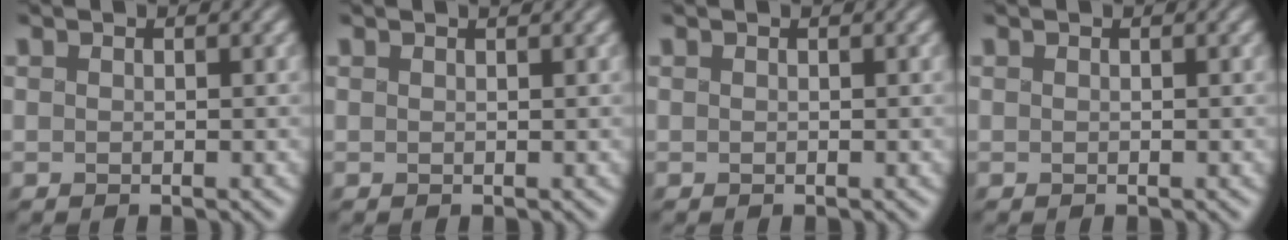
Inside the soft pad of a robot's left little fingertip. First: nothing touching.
{"total": 1.2, "force": [0.9, 0.4, 0.7], "torque": [0.003, 0.007, -0.005]}
{"total": 0.0}
{"total": 0.0}